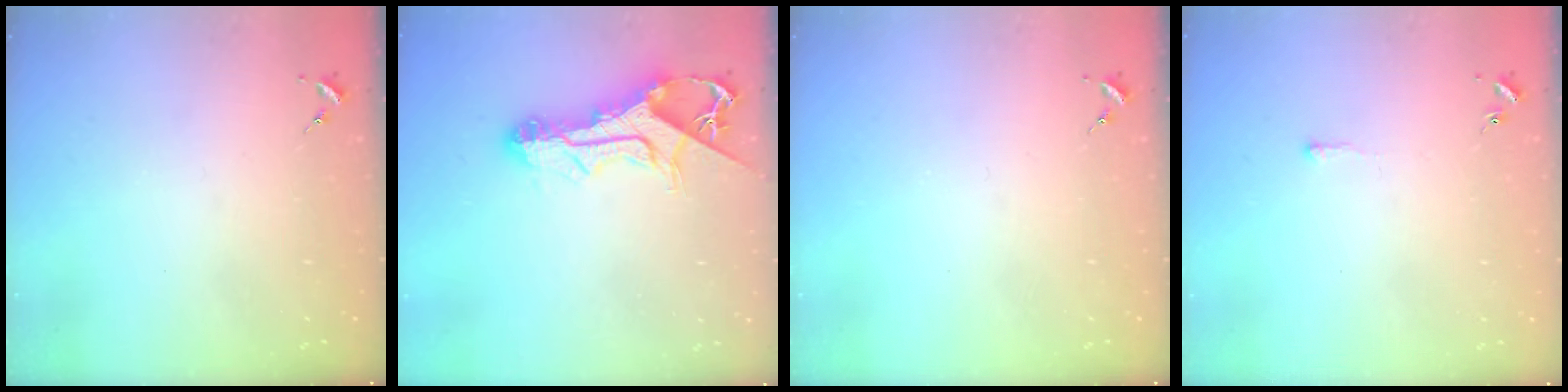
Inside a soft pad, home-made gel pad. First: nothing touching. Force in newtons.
{"total": 13.4, "press": 13.3, "slide": 1.3}
{"total": 0.0}
{"total": 2.6, "press": 2.6, "slide": 0.4}